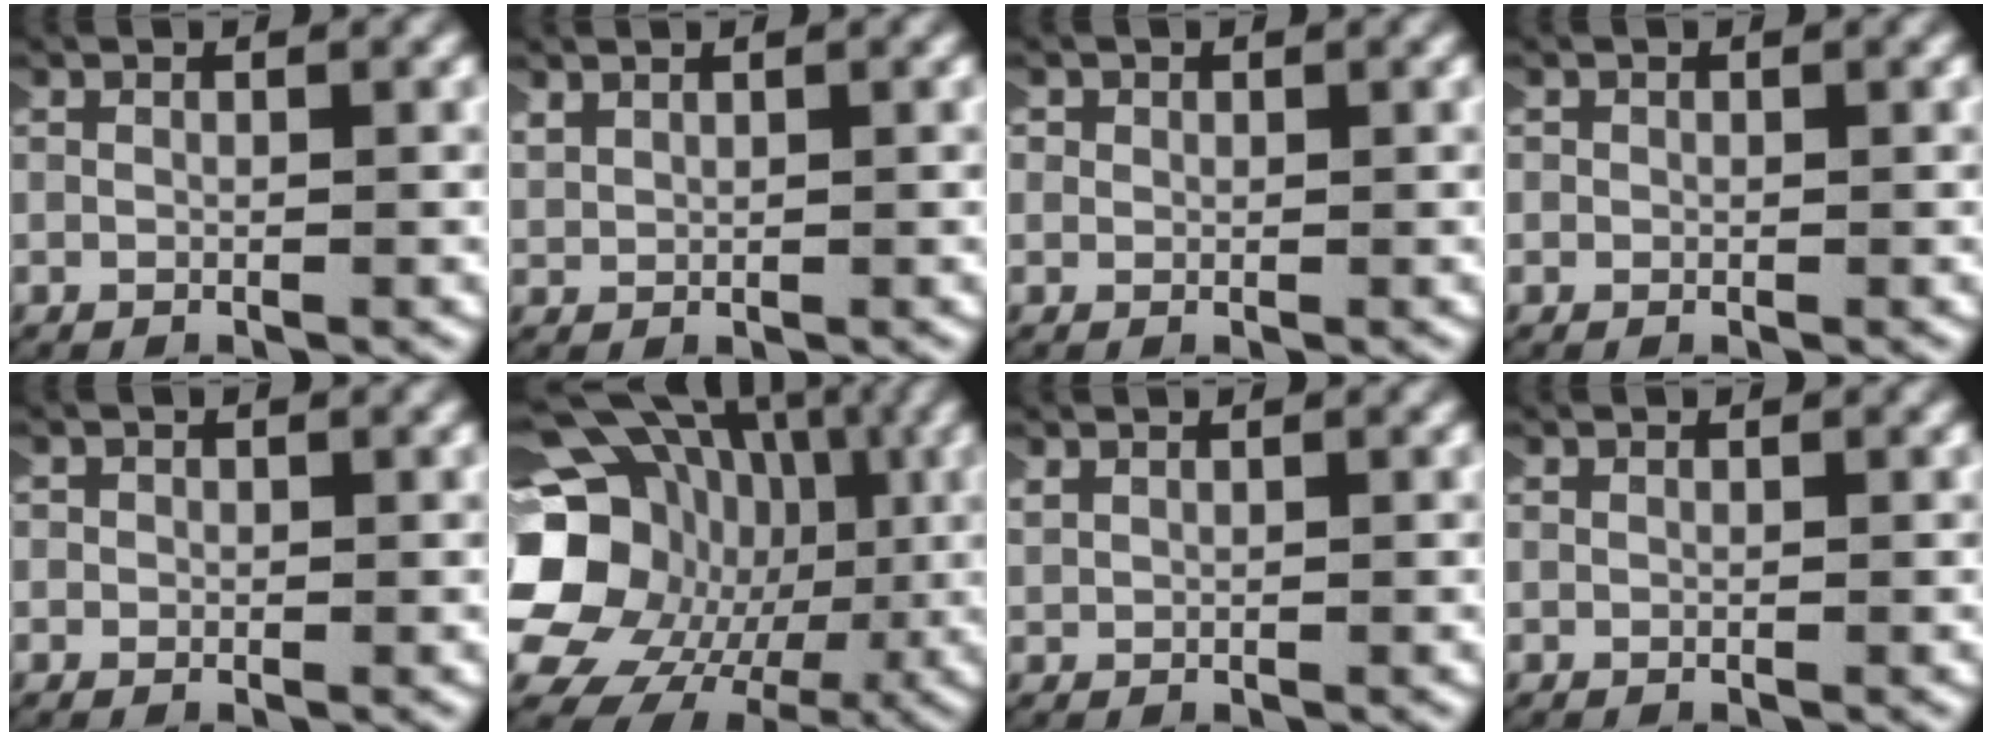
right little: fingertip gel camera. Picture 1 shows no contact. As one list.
[{"total": 1.4, "force": [1.0, 0.7, 0.6], "torque": [-0.021, -0.002, 0.025]}, {"total": 1.0, "force": [0.1, 1.0, 0.0], "torque": [-0.008, 0.000, -0.003]}, {"total": 0.6, "force": [-0.1, 0.5, -0.1], "torque": [0.001, 0.000, -0.004]}, {"total": 0.9, "force": [-0.1, 0.9, -0.1], "torque": [-0.002, 0.001, -0.006]}, {"total": 19.0, "force": [-1.3, 16.6, 9.2], "torque": [-0.203, -0.052, -0.020]}, {"total": 1.0, "force": [0.8, 0.5, 0.5], "torque": [-0.014, -0.001, 0.019]}, {"total": 0.0}]